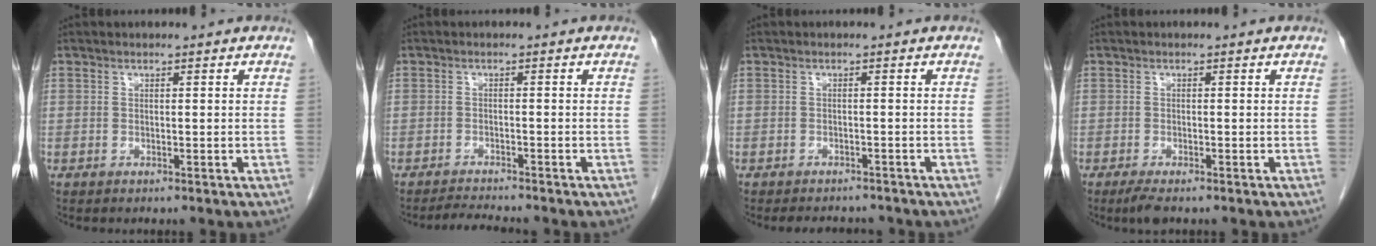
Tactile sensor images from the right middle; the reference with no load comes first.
{"total": 3.1, "force": [-3.0, -0.4, 0.7], "torque": [-0.016, -0.016, -0.048]}
{"total": 4.6, "force": [-4.3, 1.5, 1.1], "torque": [-0.010, -0.002, -0.054]}
{"total": 2.4, "force": [-1.7, 0.6, 1.6], "torque": [-0.035, -0.007, -0.029]}